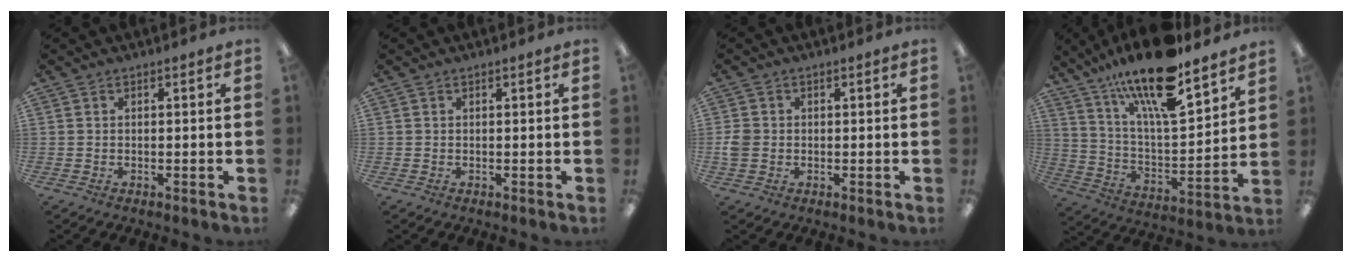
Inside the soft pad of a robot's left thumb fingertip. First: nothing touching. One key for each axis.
{"total": 0.0}
{"total": 3.0, "fx": -0.3, "fy": 2.5, "fz": 1.5, "tx": -0.016, "ty": 0.003, "tz": -0.006}
{"total": 20.1, "fx": 15.6, "fy": 5.0, "fz": 11.7, "tx": -0.213, "ty": -0.097, "tz": 0.264}